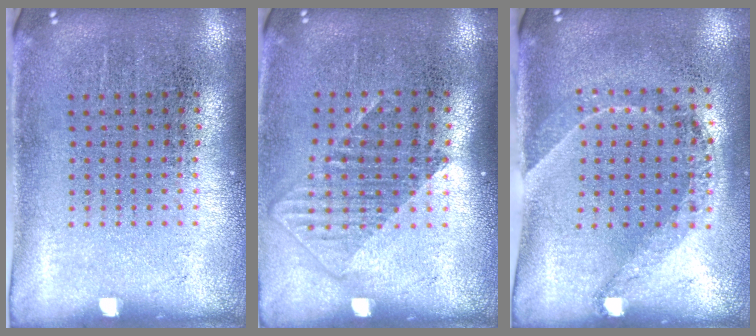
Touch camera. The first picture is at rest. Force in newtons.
{"total": 1.2, "press": 1.0, "slide": 0.8}
{"total": 1.5, "press": 1.1, "slide": 0.9}